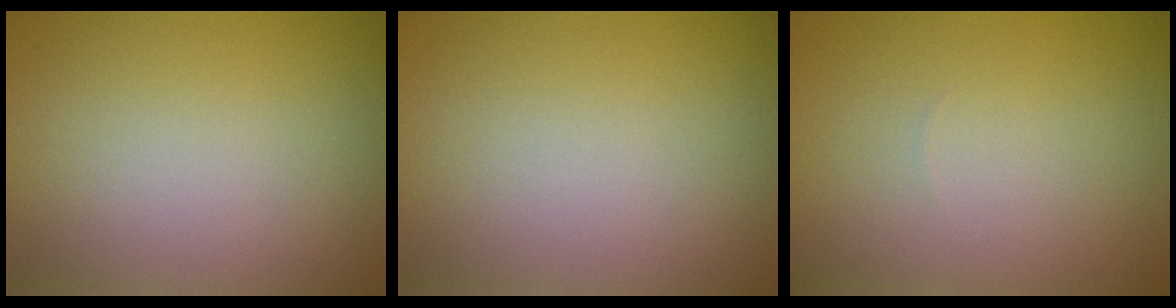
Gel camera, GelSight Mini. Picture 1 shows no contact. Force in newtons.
{"total": 0.0}
{"total": 0.0}